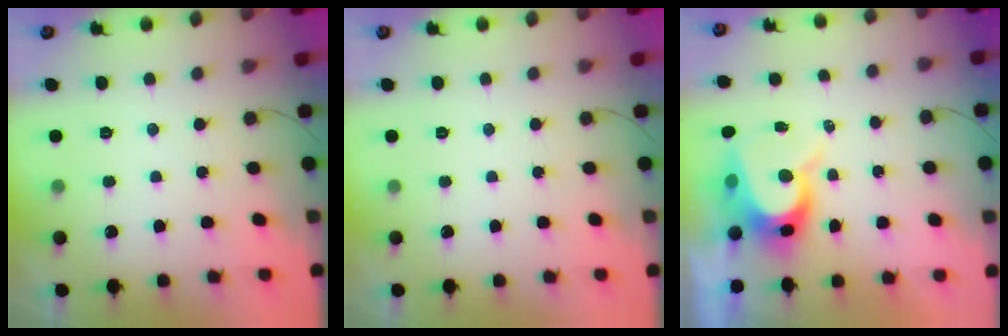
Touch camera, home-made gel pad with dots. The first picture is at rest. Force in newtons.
{"total": 0.0}
{"total": 8.9, "press": 8.9, "slide": 0.7}